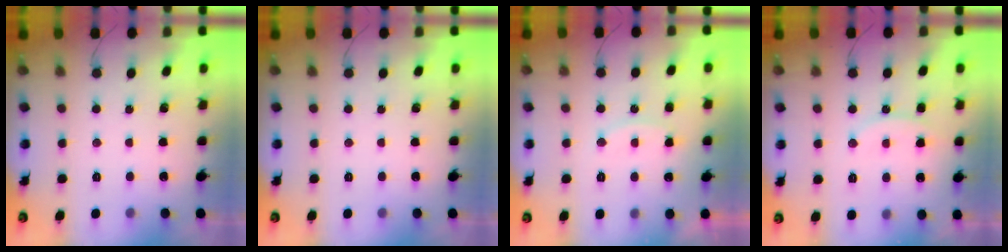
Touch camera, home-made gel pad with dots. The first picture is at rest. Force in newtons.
{"total": 0.0}
{"total": 8.4, "press": 8.4, "slide": 0.6}
{"total": 9.4, "press": 9.3, "slide": 0.7}